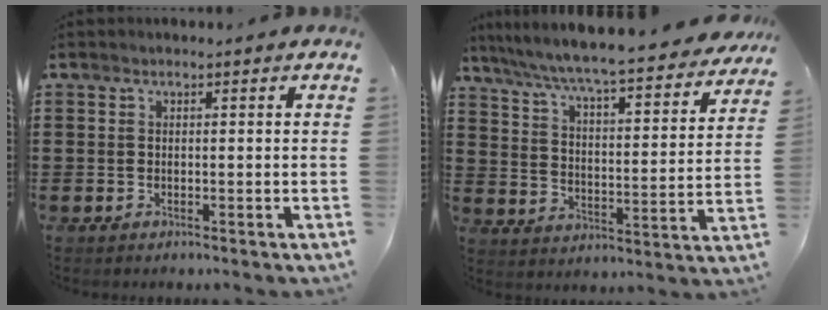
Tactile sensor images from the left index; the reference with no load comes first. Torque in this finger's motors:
{"motor_torque": [1.93, -0.20, 1.05, 0.21]}